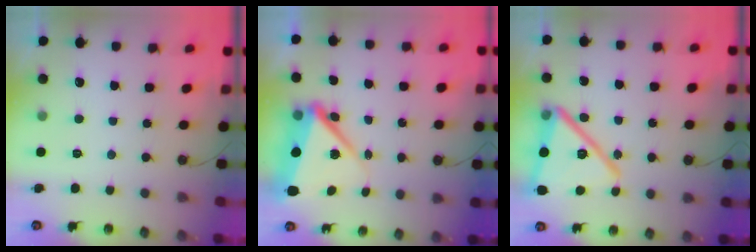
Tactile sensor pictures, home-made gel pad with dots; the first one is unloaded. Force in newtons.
{"total": 10.8, "press": 10.7, "slide": 1.4}
{"total": 20.9, "press": 20.4, "slide": 4.5}